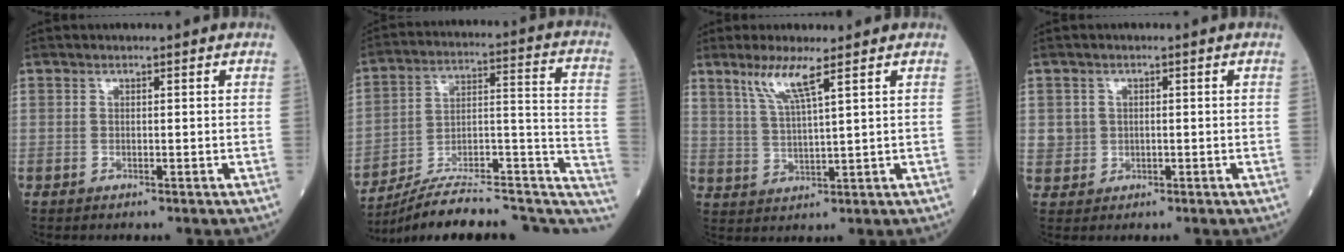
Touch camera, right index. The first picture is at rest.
{"total": 22.6, "force": [-18.6, 6.1, 11.3], "torque": [-0.117, 0.061, -0.271]}
{"total": 6.1, "force": [3.8, -0.1, 4.8], "torque": [-0.100, -0.004, 0.078]}
{"total": 2.9, "force": [0.4, 2.8, 0.5], "torque": [-0.003, 0.001, 0.012]}